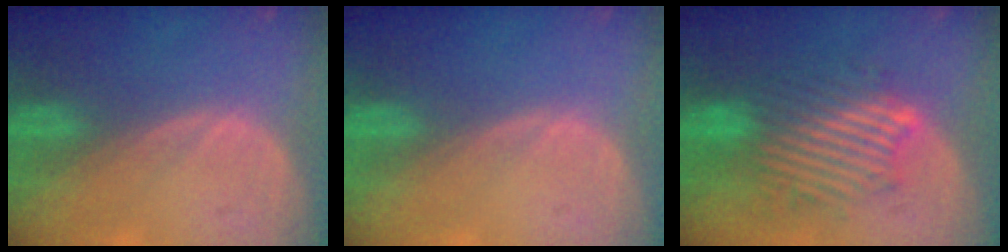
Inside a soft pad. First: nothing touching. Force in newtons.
{"total": 0.0}
{"total": 9.3, "press": 9.3, "slide": 0.9}